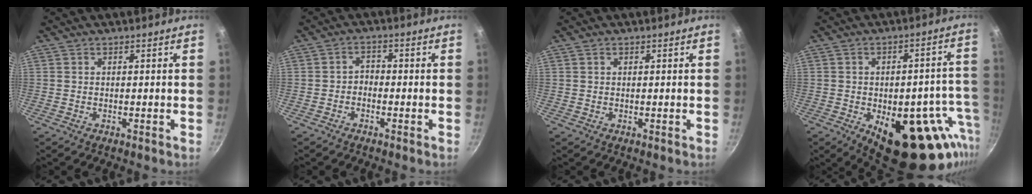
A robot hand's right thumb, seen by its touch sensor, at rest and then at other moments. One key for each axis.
{"total": 2.0, "fx": -1.2, "fy": 1.4, "fz": 0.9, "tx": -0.009, "ty": 0.018, "tz": -0.024}
{"total": 0.5, "fx": 0.3, "fy": 0.3, "fz": 0.3, "tx": -0.005, "ty": 0.003, "tz": 0.006}
{"total": 23.1, "fx": -8.4, "fy": 11.5, "fz": 18.3, "tx": -0.161, "ty": 0.013, "tz": -0.099}